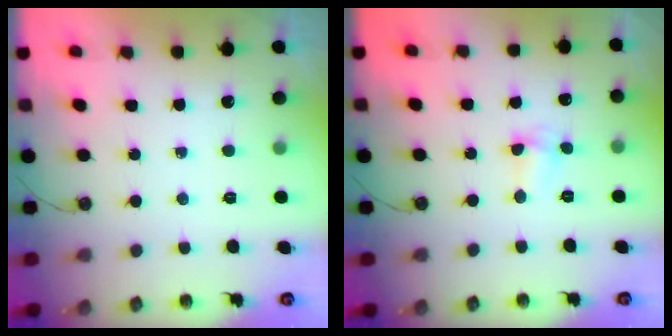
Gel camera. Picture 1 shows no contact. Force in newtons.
{"total": 2.9, "press": 2.8, "slide": 0.7}